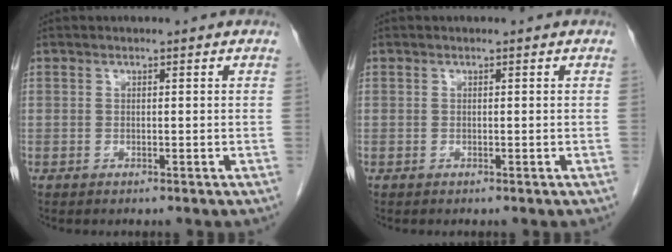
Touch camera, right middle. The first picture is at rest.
{"total": 0.0}